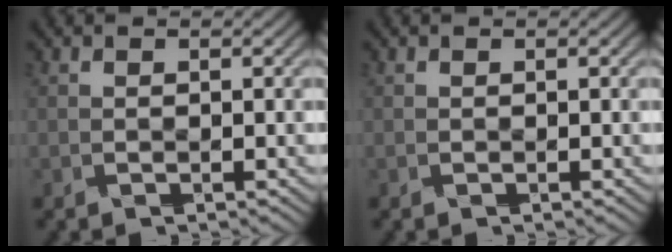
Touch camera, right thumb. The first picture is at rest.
{"total": 0.0}